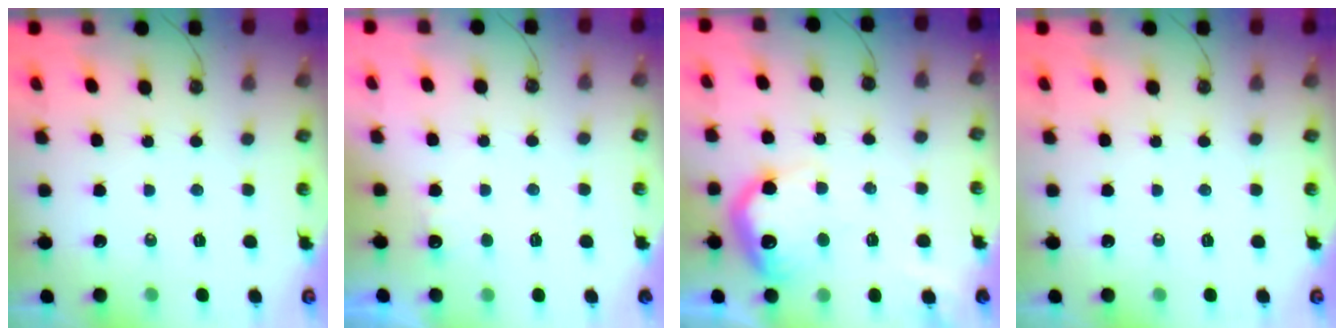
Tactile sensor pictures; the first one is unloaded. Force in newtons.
{"total": 1.5, "press": 1.4, "slide": 0.6}
{"total": 16.5, "press": 16.5, "slide": 1.0}
{"total": 0.0}